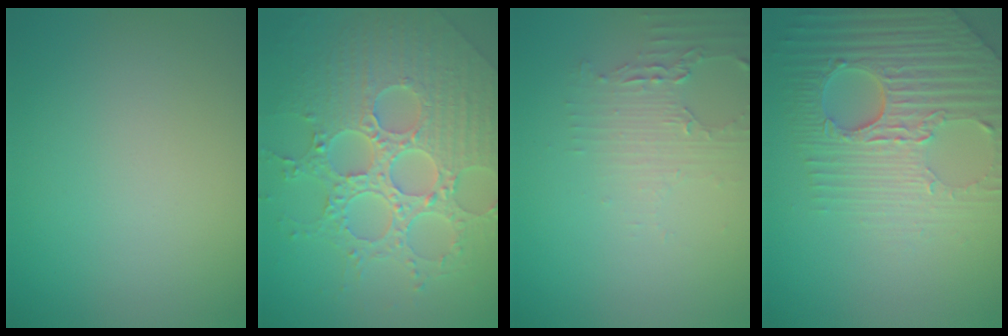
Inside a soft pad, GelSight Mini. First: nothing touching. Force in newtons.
{"total": 8.5, "press": 6.2, "slide": 5.8}
{"total": 2.1, "press": 2.0, "slide": 0.4}
{"total": 6.6, "press": 5.4, "slide": 3.8}